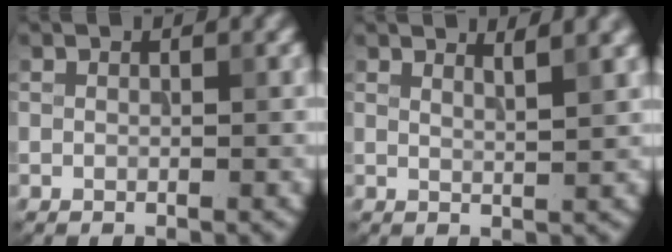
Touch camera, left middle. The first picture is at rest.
{"total": 2.4, "force": [1.8, 0.6, 1.5], "torque": [-0.004, 0.005, 0.019]}